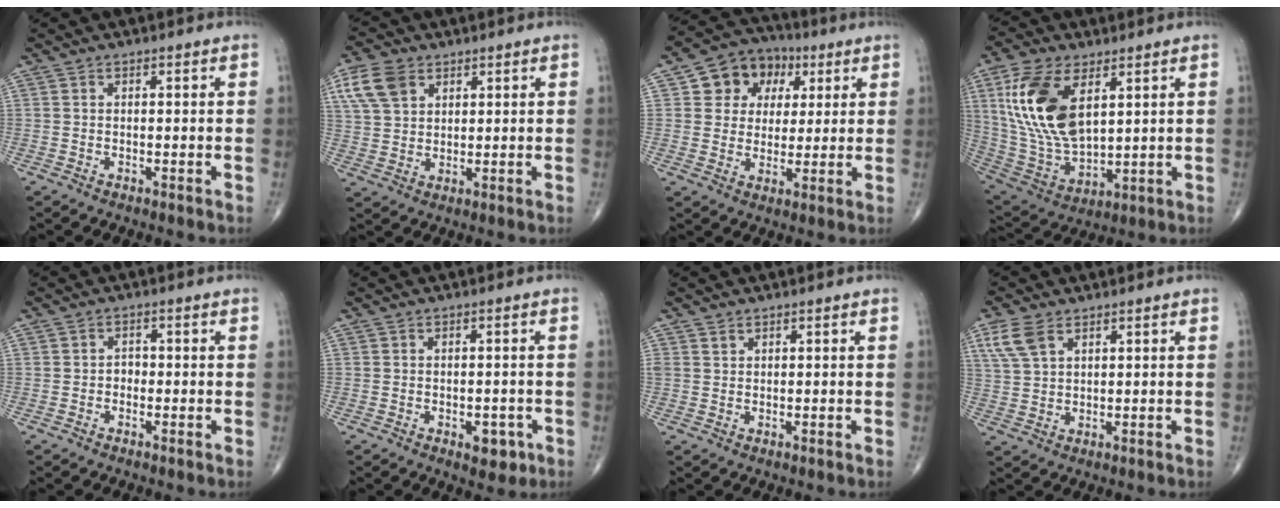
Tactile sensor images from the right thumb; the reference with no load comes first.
{"total": 8.2, "force": [3.8, 5.6, 4.7], "torque": [-0.086, -0.003, 0.077]}
{"total": 10.9, "force": [3.7, 9.1, 4.7], "torque": [-0.033, 0.001, 0.058]}
{"total": 18.3, "force": [6.2, 9.6, 14.4], "torque": [-0.285, -0.025, 0.127]}
{"total": 1.5, "force": [-0.6, 1.2, 0.6], "torque": [0.001, 0.006, -0.015]}
{"total": 3.9, "force": [-1.6, 2.2, 2.7], "torque": [-0.015, 0.005, -0.015]}
{"total": 1.0, "force": [0.7, 0.6, 0.2], "torque": [0.007, -0.004, 0.012]}
{"total": 5.8, "force": [3.1, 3.2, 3.7], "torque": [-0.079, -0.003, 0.069]}